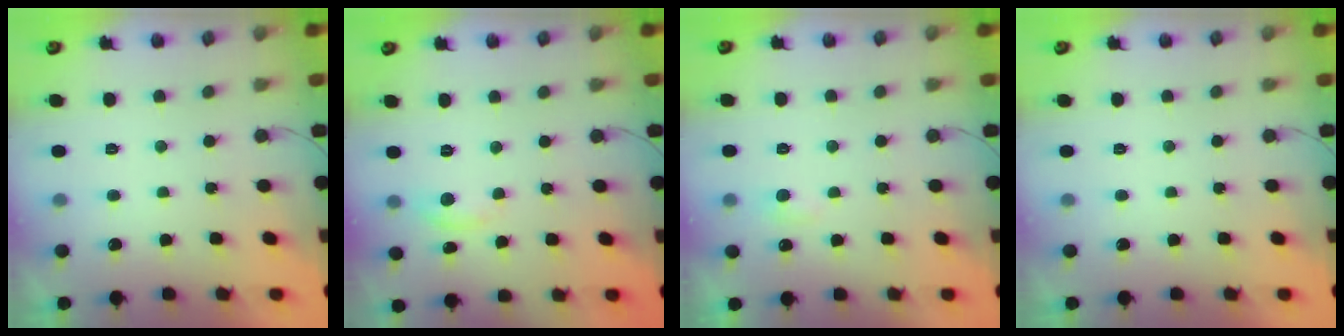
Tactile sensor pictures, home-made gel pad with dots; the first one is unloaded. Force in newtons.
{"total": 3.3, "press": 3.2, "slide": 0.3}
{"total": 4.1, "press": 4.1, "slide": 0.5}
{"total": 0.0}